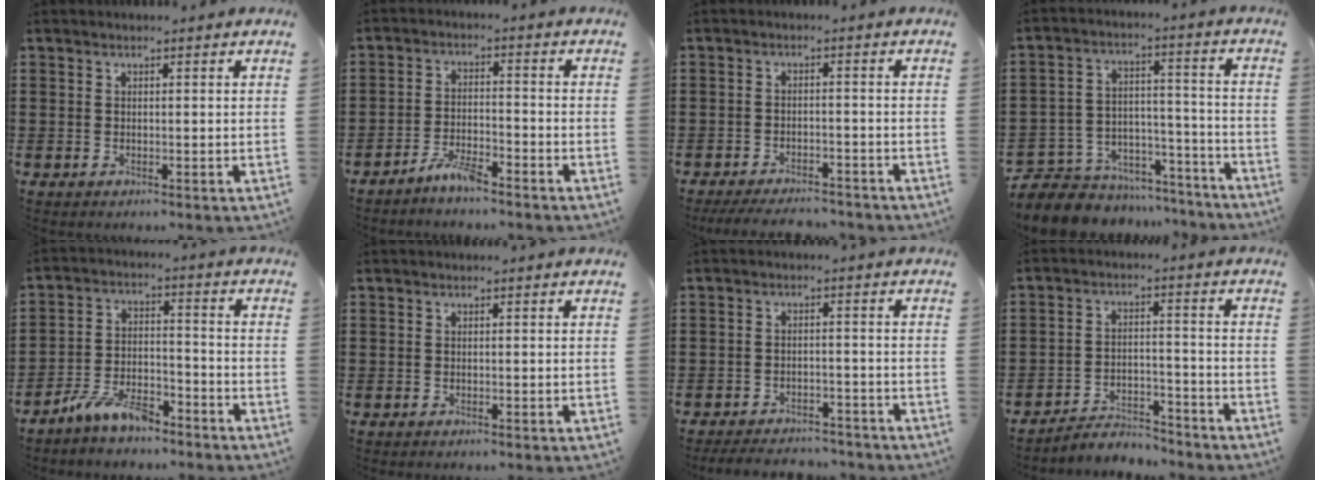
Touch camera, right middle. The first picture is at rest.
{"total": 4.1, "force": [-3.6, 0.5, 2.0], "torque": [-0.051, 0.000, -0.072]}
{"total": 3.8, "force": [-3.6, 0.6, 0.9], "torque": [-0.020, 0.002, -0.075]}
{"total": 6.5, "force": [-5.7, 3.1, 0.0], "torque": [-0.008, 0.019, -0.113]}
{"total": 7.4, "force": [-6.3, 2.0, 3.3], "torque": [-0.076, 0.001, -0.121]}
{"total": 0.0}
{"total": 3.6, "force": [-3.6, 0.7, 0.1], "torque": [-0.005, 0.004, -0.077]}
{"total": 4.7, "force": [-4.6, 1.0, 0.3], "torque": [-0.008, 0.010, -0.097]}